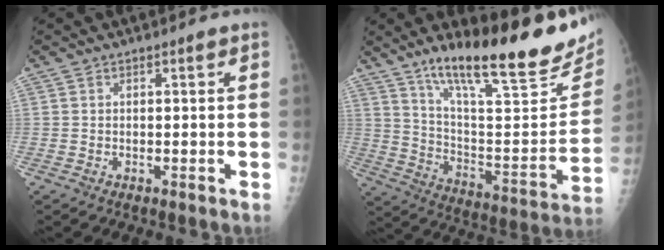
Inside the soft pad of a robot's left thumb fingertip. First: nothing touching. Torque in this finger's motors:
{"motor_torque": [0.29, 0.23, 1.42, -1.35, 0.11]}